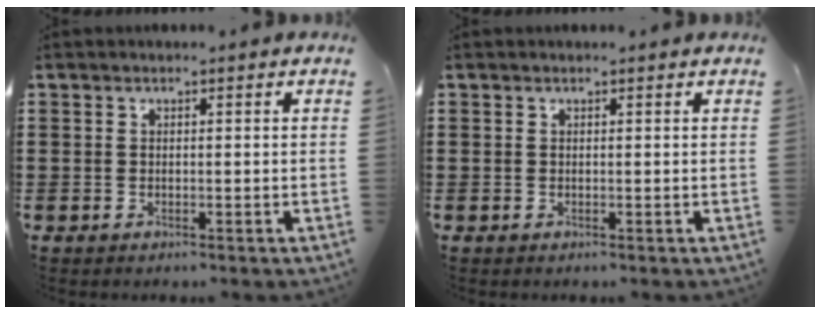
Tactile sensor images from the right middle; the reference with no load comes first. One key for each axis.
{"total": 0.0}